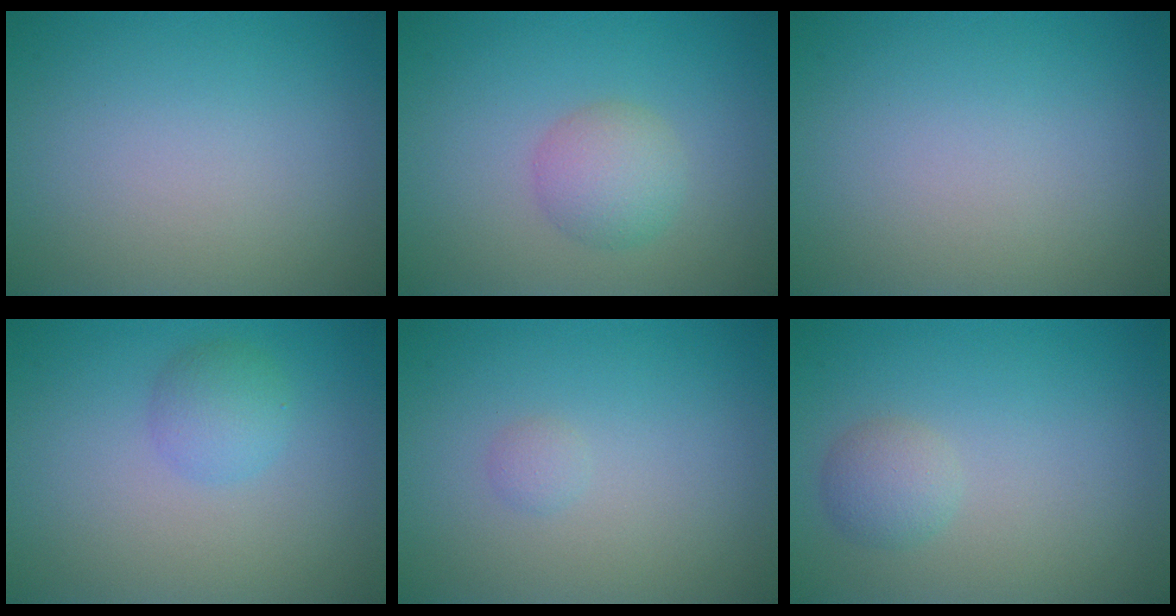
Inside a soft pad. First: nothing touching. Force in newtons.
{"total": 2.8, "press": 2.8, "slide": 0.1}
{"total": 0.0}
{"total": 2.1, "press": 2.1, "slide": 0.0}
{"total": 0.6, "press": 0.6, "slide": 0.0}
{"total": 1.8, "press": 1.8, "slide": 0.0}